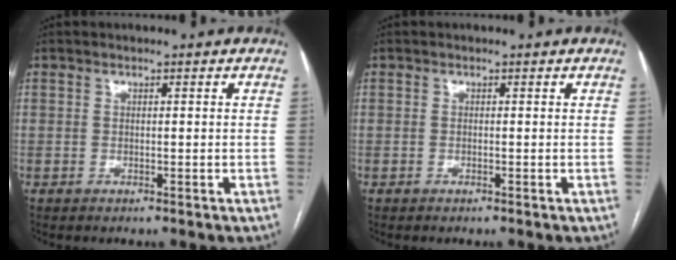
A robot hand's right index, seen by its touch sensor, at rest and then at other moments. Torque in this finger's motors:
{"motor_torque": [-0.03, -0.05, 0.04, 0.01]}